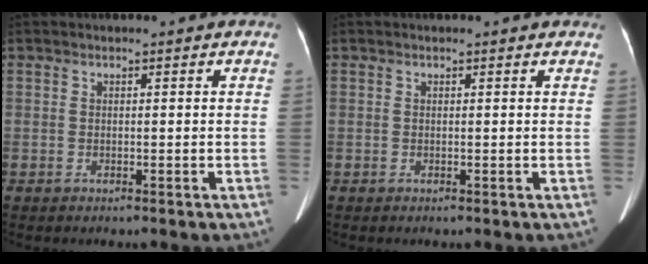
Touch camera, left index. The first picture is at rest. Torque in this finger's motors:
{"motor_torque": [-0.01, -0.09, -0.12, -0.01]}